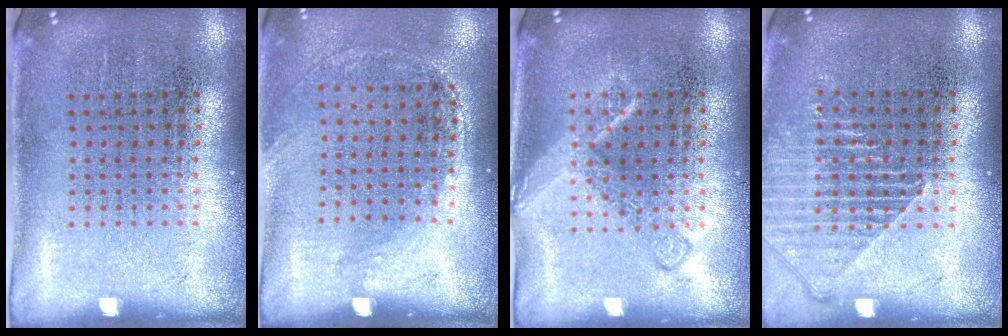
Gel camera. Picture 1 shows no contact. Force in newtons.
{"total": 1.3, "press": 0.9, "slide": 0.9}
{"total": 2.0, "press": 2.0, "slide": 0.3}
{"total": 1.3, "press": 1.3, "slide": 0.4}